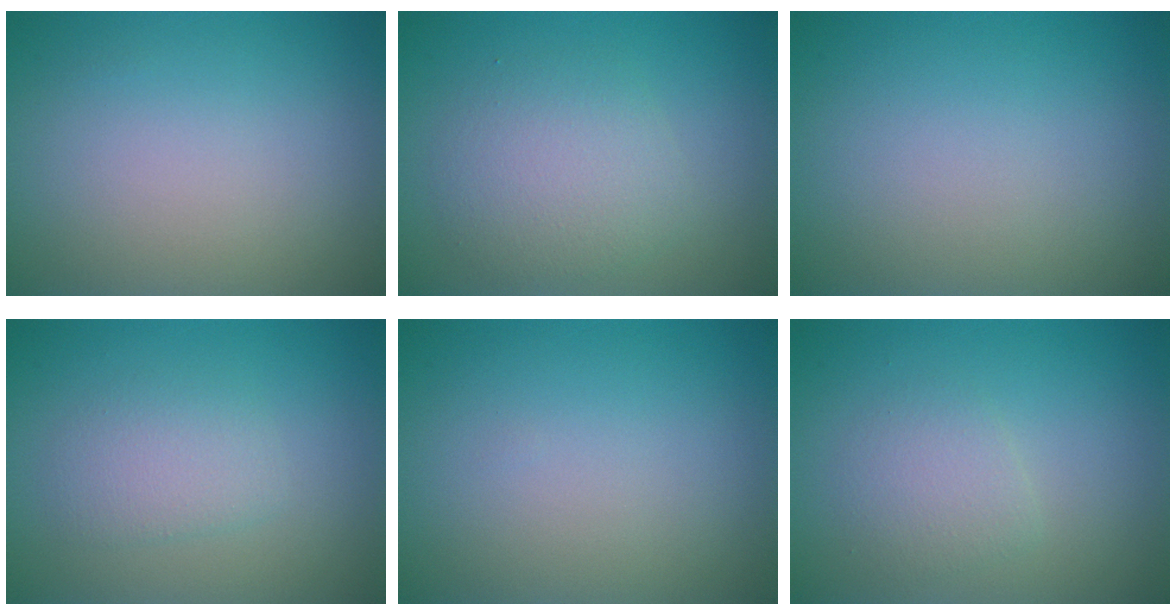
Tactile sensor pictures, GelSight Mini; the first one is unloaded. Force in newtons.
{"total": 3.6, "press": 3.6, "slide": 0.0}
{"total": 0.0}
{"total": 2.3, "press": 2.3, "slide": 0.1}
{"total": 0.0}
{"total": 2.0, "press": 2.0, "slide": 0.2}